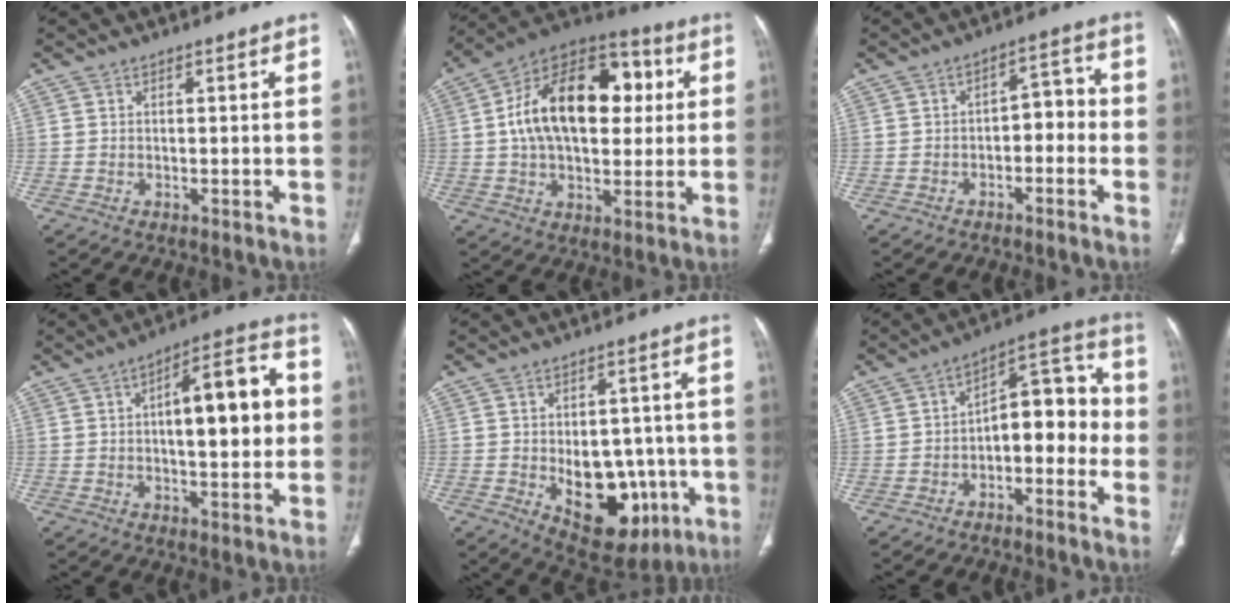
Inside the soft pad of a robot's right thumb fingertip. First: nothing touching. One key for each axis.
{"total": 23.5, "fx": 3.8, "fy": 14.2, "fz": 18.3, "tx": -0.273, "ty": 0.023, "tz": 0.053}
{"total": 6.0, "fx": -1.8, "fy": 3.7, "fz": 4.4, "tx": -0.037, "ty": 0.040, "tz": -0.033}
{"total": 15.3, "fx": 1.5, "fy": 5.7, "fz": 14.1, "tx": -0.180, "ty": 0.026, "tz": 0.017}
{"total": 15.4, "fx": -3.9, "fy": 9.8, "fz": 11.2, "tx": -0.113, "ty": 0.013, "tz": -0.031}
{"total": 12.5, "fx": -2.8, "fy": 7.1, "fz": 9.9, "tx": -0.097, "ty": 0.059, "tz": -0.050}